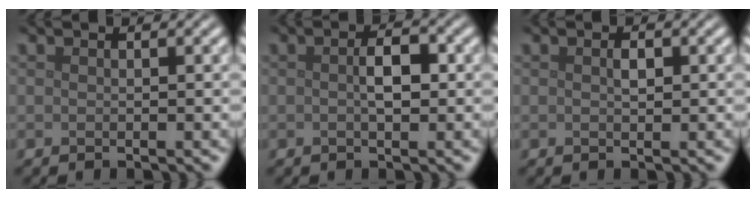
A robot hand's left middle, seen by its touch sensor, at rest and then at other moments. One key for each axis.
{"total": 2.4, "fx": 0.0, "fy": 1.0, "fz": 2.2, "tx": -0.036, "ty": 0.003, "tz": -0.001}
{"total": 0.9, "fx": 0.2, "fy": 0.5, "fz": 0.8, "tx": -0.014, "ty": 0.000, "tz": 0.003}